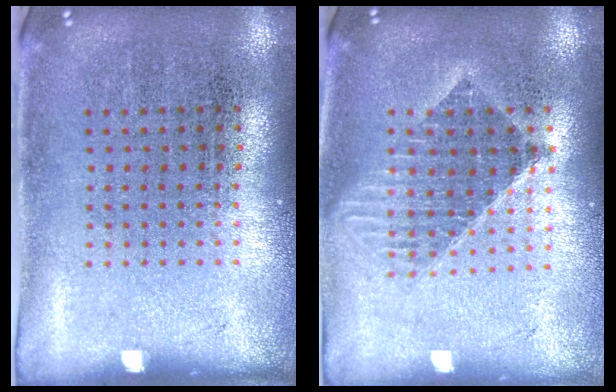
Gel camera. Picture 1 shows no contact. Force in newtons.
{"total": 1.6, "press": 1.4, "slide": 0.9}